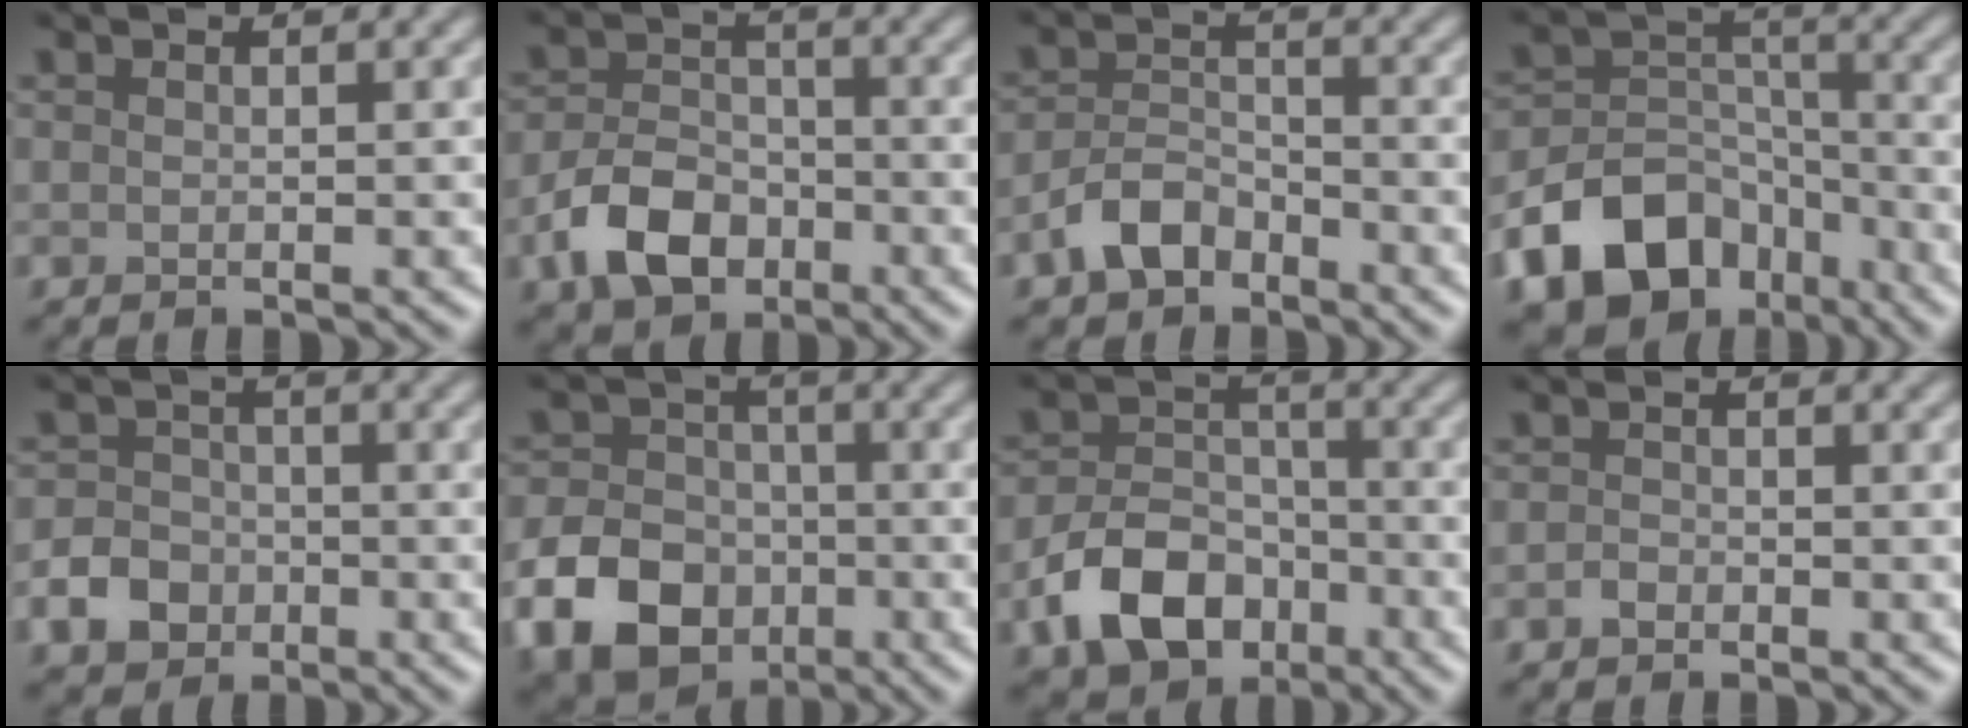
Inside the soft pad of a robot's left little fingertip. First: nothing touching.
{"total": 5.5, "force": [-2.7, 3.6, 3.2], "torque": [-0.062, 0.000, -0.055]}
{"total": 3.5, "force": [-2.5, 1.9, 1.7], "torque": [-0.033, 0.008, -0.055]}
{"total": 11.2, "force": [-6.7, 7.4, 4.9], "torque": [-0.085, 0.006, -0.125]}
{"total": 3.9, "force": [-1.7, 3.2, 1.5], "torque": [-0.028, 0.002, -0.041]}
{"total": 10.2, "force": [-4.3, 7.8, 5.1], "torque": [-0.095, -0.025, -0.103]}
{"total": 7.1, "force": [-3.5, 4.8, 4.0], "torque": [-0.072, -0.005, -0.066]}
{"total": 0.9, "force": [-0.6, 0.6, 0.3], "torque": [-0.007, 0.002, -0.013]}